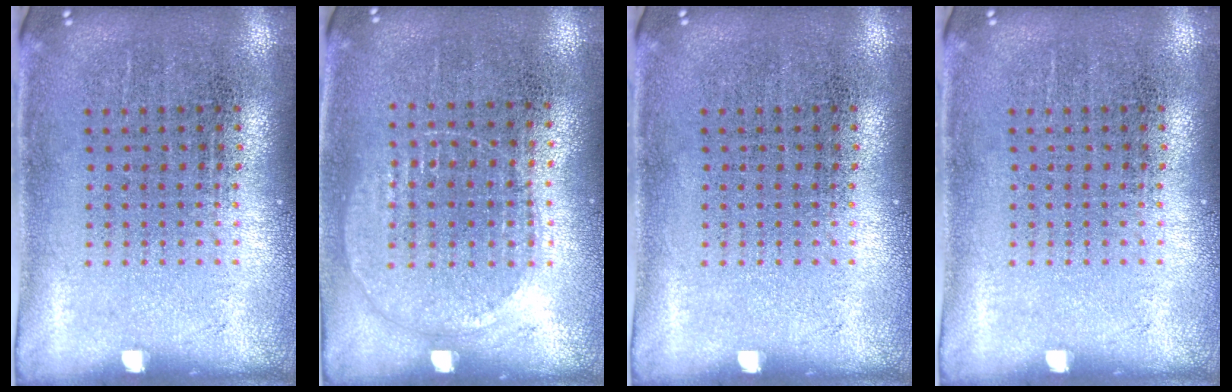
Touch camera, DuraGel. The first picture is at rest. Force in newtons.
{"total": 1.0, "press": 0.9, "slide": 0.4}
{"total": 0.0}
{"total": 0.0}